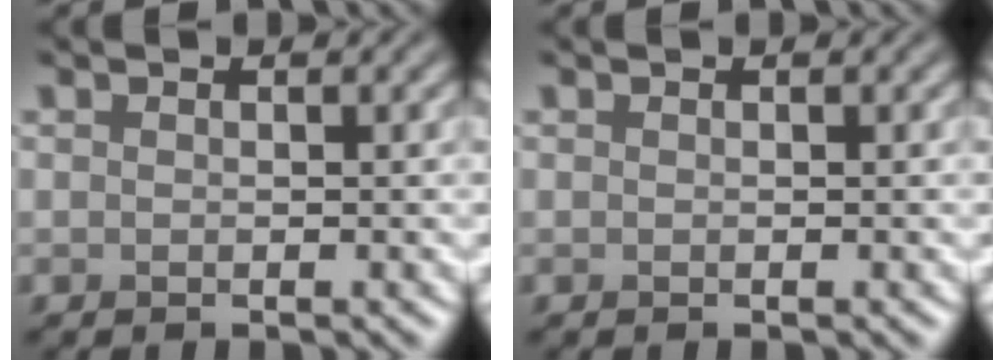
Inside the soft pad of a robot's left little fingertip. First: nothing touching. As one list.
[{"total": 0.0}]